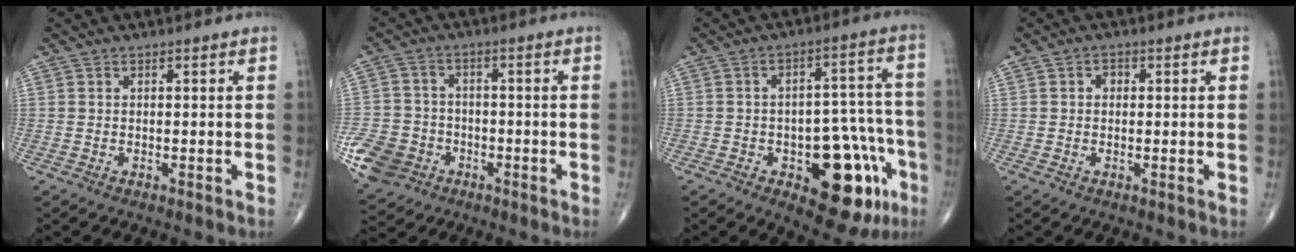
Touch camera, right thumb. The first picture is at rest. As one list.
[{"total": 9.4, "force": [-4.0, 7.9, 3.4], "torque": [-0.054, 0.021, -0.069]}, {"total": 17.6, "force": [-7.3, 8.3, 13.6], "torque": [-0.123, 0.047, -0.084]}, {"total": 1.1, "force": [0.0, 0.9, 0.6], "torque": [-0.005, 0.004, -0.002]}]